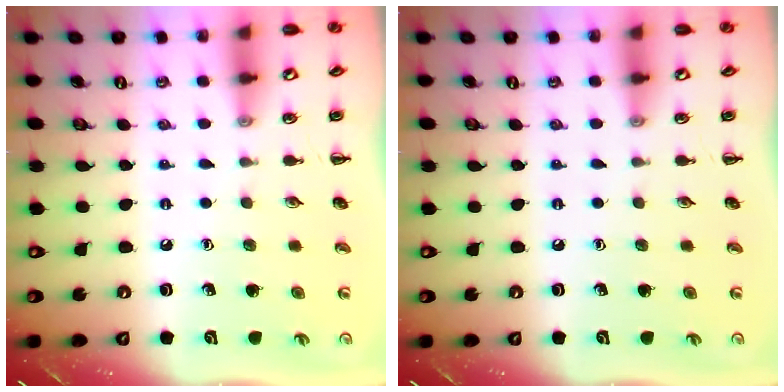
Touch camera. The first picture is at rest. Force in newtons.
{"total": 0.0}